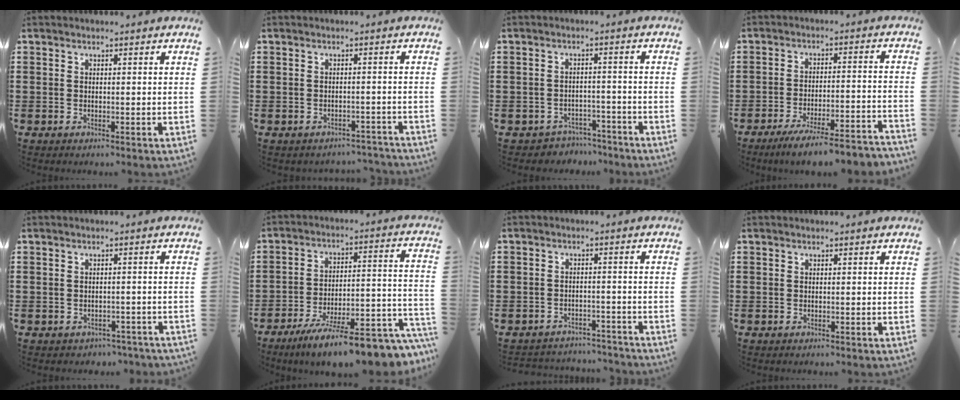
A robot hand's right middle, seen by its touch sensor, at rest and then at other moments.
{"total": 1.8, "force": [-1.8, 0.3, 0.0], "torque": [-0.006, 0.000, -0.040]}
{"total": 3.1, "force": [-3.0, 0.7, -0.3], "torque": [-0.006, 0.002, -0.066]}
{"total": 6.1, "force": [-5.4, -0.3, 2.8], "torque": [-0.047, -0.013, -0.101]}
{"total": 1.5, "force": [-1.4, 0.5, -0.2], "torque": [-0.004, 0.003, -0.033]}
{"total": 12.9, "force": [-9.9, 0.9, 8.2], "torque": [-0.117, 0.022, -0.172]}
{"total": 3.3, "force": [-3.2, 0.6, -0.5], "torque": [0.000, 0.002, -0.072]}
{"total": 0.0}